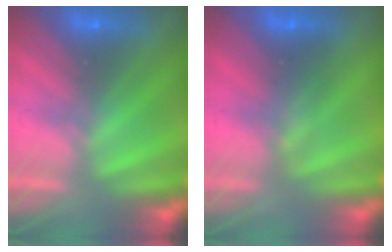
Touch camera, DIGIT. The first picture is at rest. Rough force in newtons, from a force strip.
{"total": 1.6}